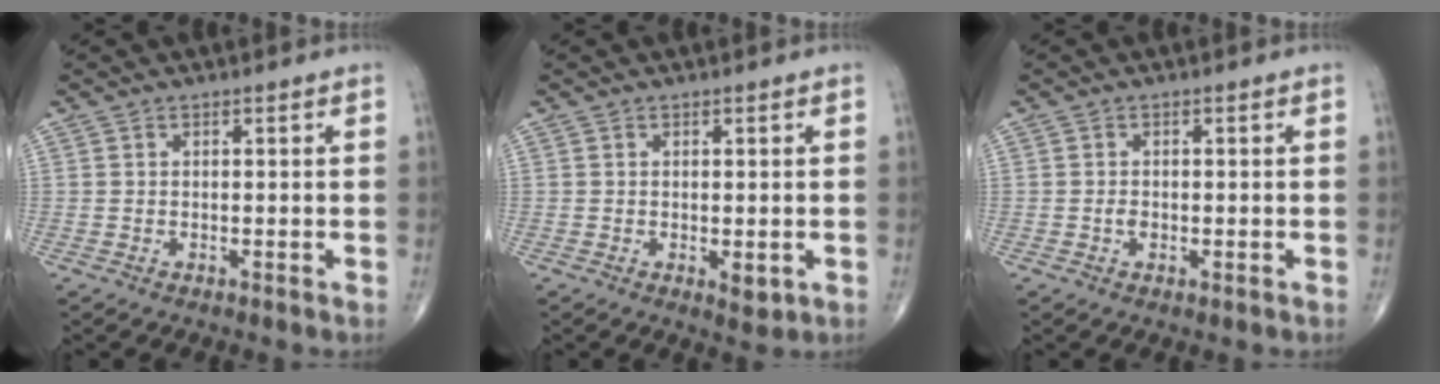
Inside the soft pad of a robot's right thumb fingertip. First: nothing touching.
{"total": 2.5, "force": [-0.5, 1.1, 2.1], "torque": [-0.026, -0.007, -0.002]}
{"total": 1.2, "force": [-0.3, 0.8, 0.9], "torque": [-0.015, 0.000, -0.004]}